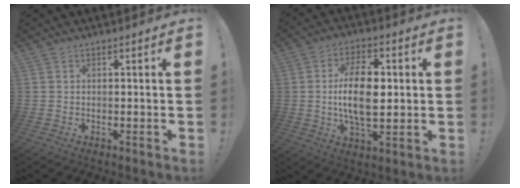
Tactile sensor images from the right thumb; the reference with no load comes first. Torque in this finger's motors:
{"motor_torque": [0.02, 0.91, 0.59, -0.37, 0.21]}